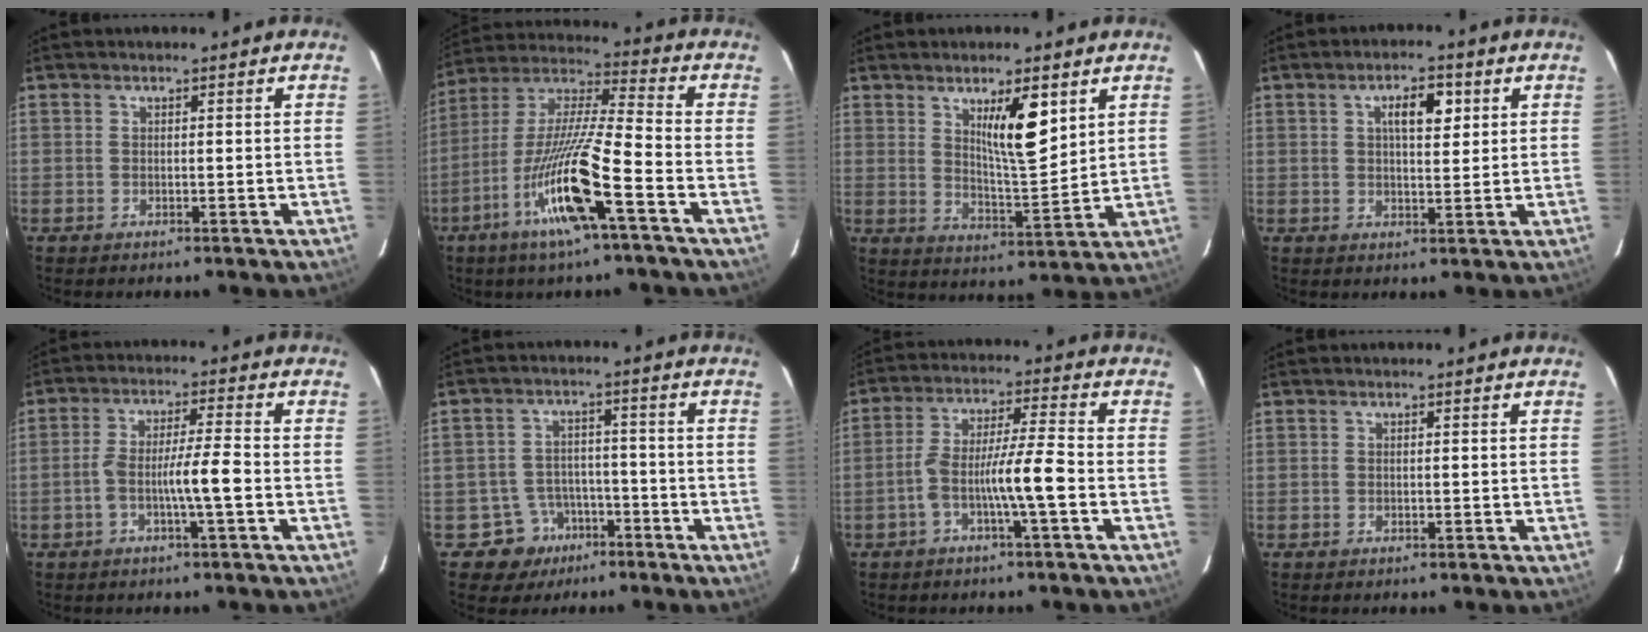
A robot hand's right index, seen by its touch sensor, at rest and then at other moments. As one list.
[{"total": 16.3, "force": [-7.2, 0.1, 14.7], "torque": [-0.296, -0.014, -0.137]}, {"total": 8.5, "force": [3.9, 1.5, 7.4], "torque": [-0.126, -0.011, 0.071]}, {"total": 5.2, "force": [1.9, 1.8, 4.5], "torque": [-0.076, 0.010, 0.032]}, {"total": 6.3, "force": [-1.9, -0.1, 6.0], "torque": [-0.113, 0.013, -0.033]}, {"total": 6.2, "force": [-3.2, 5.3, -0.1], "torque": [0.013, 0.013, -0.043]}, {"total": 8.1, "force": [-2.9, -0.3, 7.6], "torque": [-0.142, 0.016, -0.052]}, {"total": 0.0}]